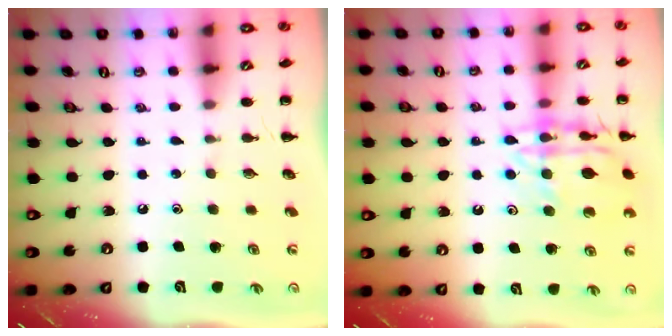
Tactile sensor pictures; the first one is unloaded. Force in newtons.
{"total": 15.9, "press": 15.9, "slide": 1.1}